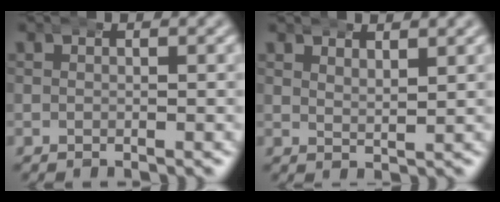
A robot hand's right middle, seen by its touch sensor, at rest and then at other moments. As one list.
[{"total": 1.9, "force": [1.9, -0.1, 0.4], "torque": [-0.010, -0.015, 0.041]}]